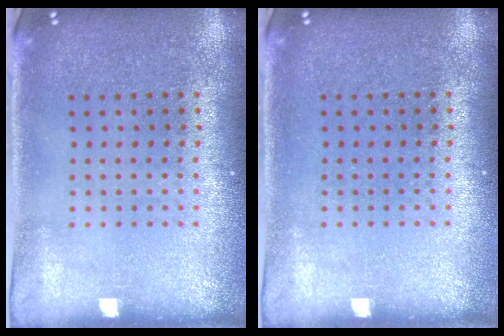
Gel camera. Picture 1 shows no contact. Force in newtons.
{"total": 0.0}